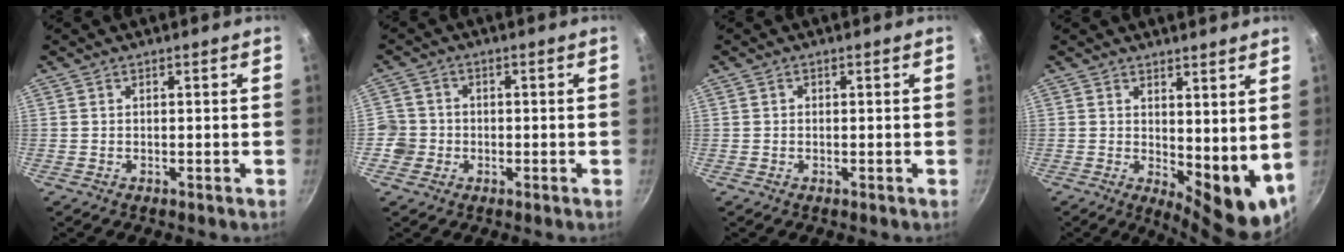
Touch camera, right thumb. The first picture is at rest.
{"total": 4.9, "force": [-1.5, 4.6, 1.1], "torque": [0.006, 0.018, -0.033]}
{"total": 0.5, "force": [0.0, 0.5, 0.2], "torque": [-0.001, 0.003, -0.001]}
{"total": 10.9, "force": [2.8, 4.8, 9.4], "torque": [-0.105, -0.031, 0.049]}